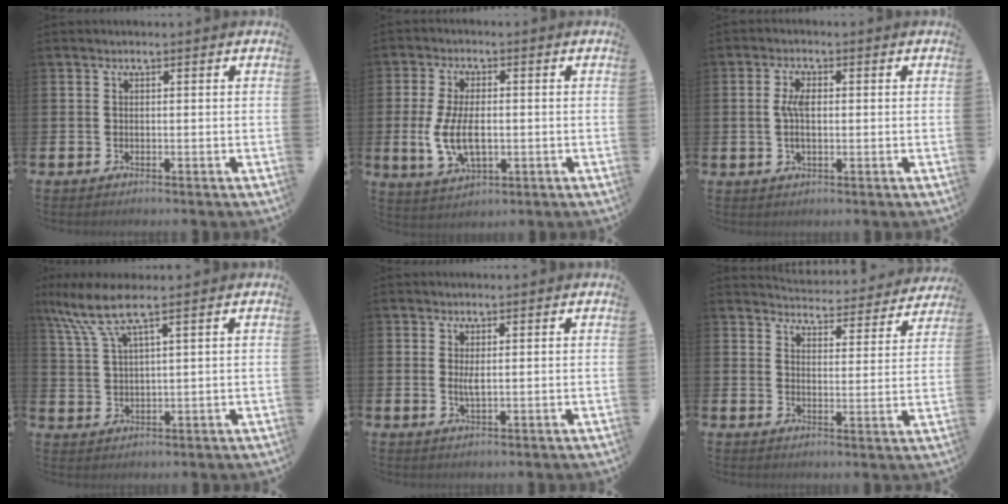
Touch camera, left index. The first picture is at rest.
{"total": 7.1, "force": [-0.5, 3.7, 6.0], "torque": [-0.118, -0.002, -0.012]}
{"total": 3.3, "force": [0.3, 1.5, 2.9], "torque": [-0.056, 0.005, 0.002]}
{"total": 7.4, "force": [5.2, 1.3, 5.2], "torque": [-0.121, -0.006, 0.091]}
{"total": 1.6, "force": [0.6, 0.3, 1.4], "torque": [-0.022, -0.002, 0.009]}
{"total": 4.5, "force": [4.5, 0.6, 0.4], "torque": [-0.021, -0.038, 0.075]}